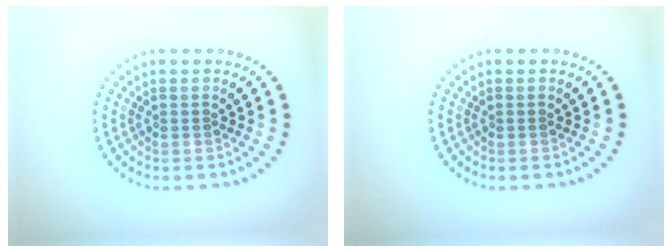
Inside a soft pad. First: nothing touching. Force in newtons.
{"total": 0.0}